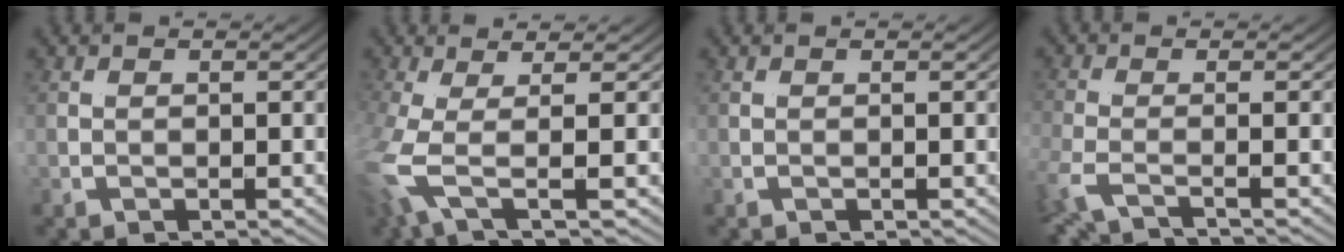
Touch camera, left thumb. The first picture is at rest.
{"total": 2.7, "force": [0.9, -2.3, 1.0], "torque": [-0.040, 0.010, 0.007]}
{"total": 0.0}
{"total": 1.9, "force": [-0.9, -1.5, 0.6], "torque": [-0.023, -0.002, -0.017]}